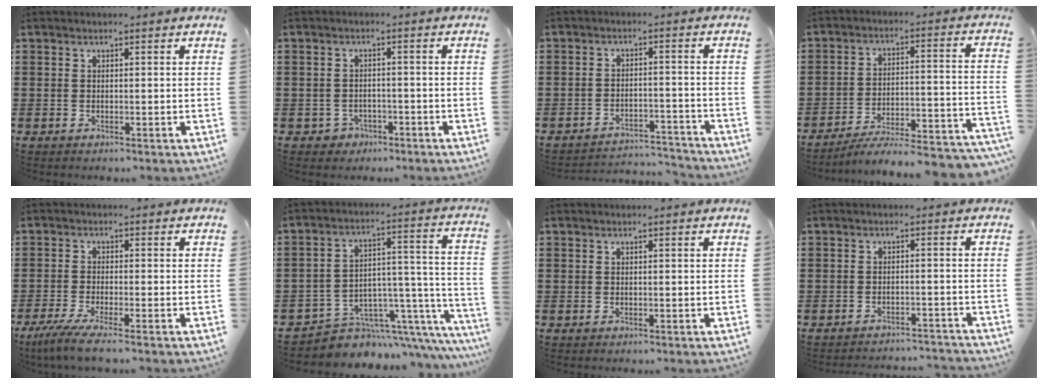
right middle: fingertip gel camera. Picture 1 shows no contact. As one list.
[{"total": 1.9, "force": [-1.5, 1.2, 0.3], "torque": [-0.013, -0.002, -0.034]}, {"total": 3.8, "force": [-3.7, 0.5, 0.0], "torque": [-0.007, 0.001, -0.079]}, {"total": 6.2, "force": [-5.7, 0.1, 2.4], "torque": [-0.034, -0.012, -0.111]}, {"total": 4.2, "force": [-3.1, -0.3, 2.8], "torque": [-0.070, -0.023, -0.061]}, {"total": 6.8, "force": [-5.6, 3.5, 1.5], "torque": [-0.027, -0.006, -0.097]}, {"total": 0.0}, {"total": 2.5, "force": [-2.5, -0.1, 0.2], "torque": [-0.009, 0.000, -0.052]}]